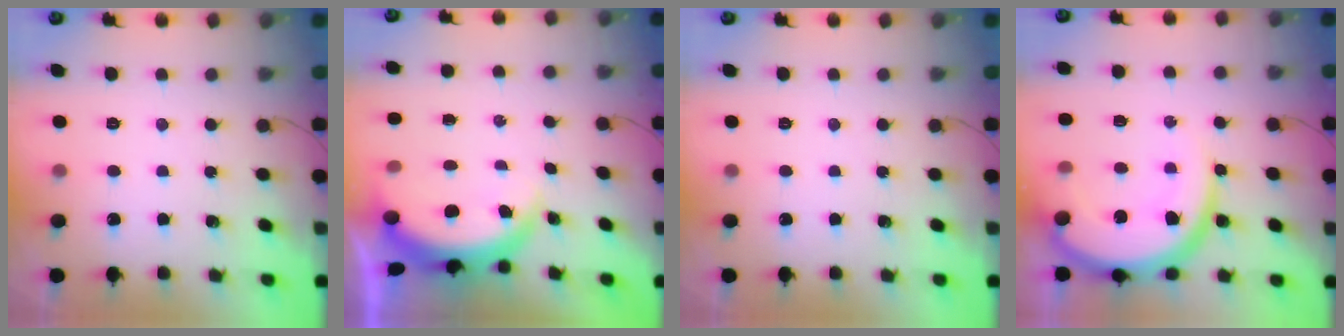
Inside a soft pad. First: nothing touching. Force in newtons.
{"total": 6.0, "press": 5.7, "slide": 1.8}
{"total": 0.0}
{"total": 14.9, "press": 14.8, "slide": 1.5}